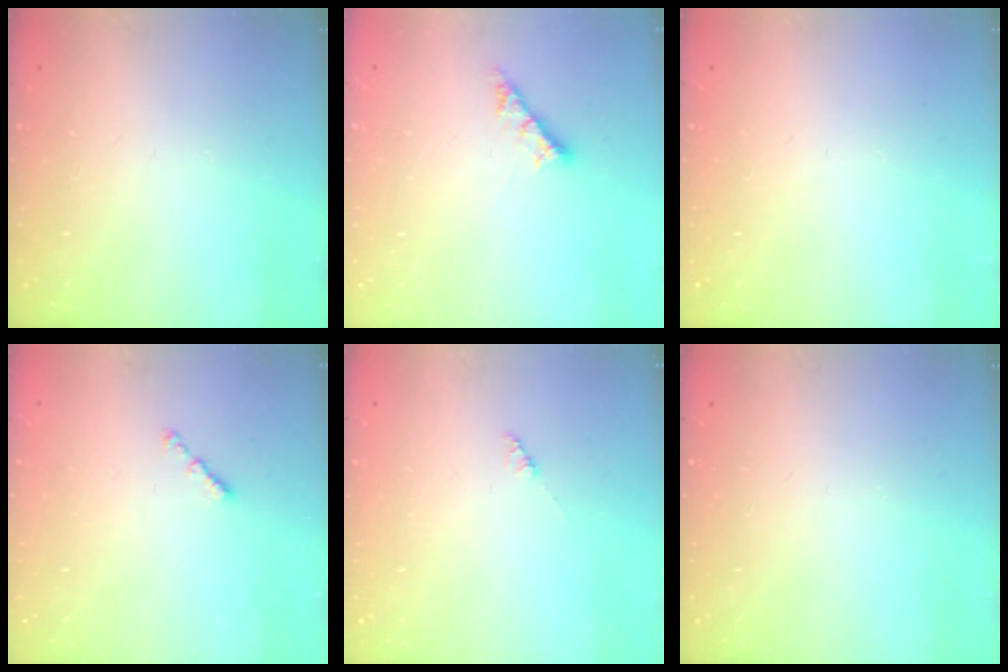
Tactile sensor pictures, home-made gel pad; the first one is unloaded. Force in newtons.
{"total": 5.0, "press": 5.0, "slide": 0.3}
{"total": 0.0}
{"total": 1.1, "press": 1.0, "slide": 0.4}
{"total": 1.4, "press": 1.4, "slide": 0.2}
{"total": 0.0}